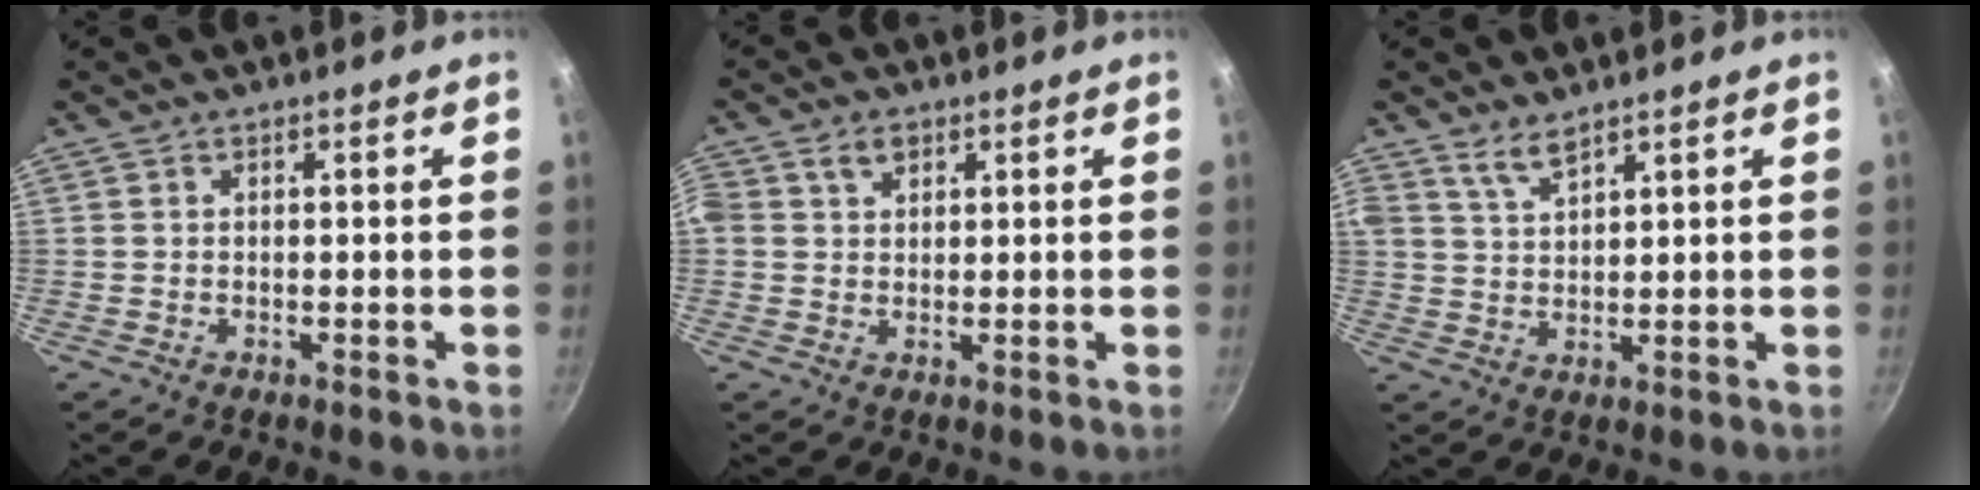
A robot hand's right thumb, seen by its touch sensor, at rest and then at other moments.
{"total": 3.5, "force": [1.5, 2.7, 1.7], "torque": [-0.016, 0.000, 0.021]}
{"total": 3.9, "force": [3.1, 1.2, 2.0], "torque": [-0.038, -0.021, 0.066]}